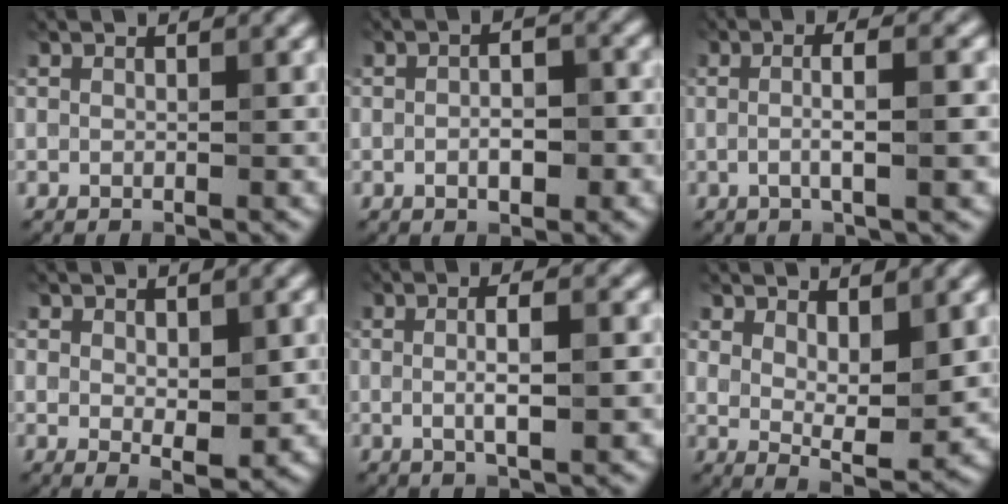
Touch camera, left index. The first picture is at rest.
{"total": 3.7, "force": [-0.7, 1.6, 3.2], "torque": [-0.049, 0.000, -0.010]}
{"total": 4.6, "force": [-0.1, 1.2, 4.5], "torque": [-0.071, 0.003, -0.004]}
{"total": 3.5, "force": [0.2, 1.8, 3.0], "torque": [-0.045, -0.008, 0.012]}
{"total": 4.2, "force": [0.0, 1.0, 4.0], "torque": [-0.066, 0.002, 0.001]}
{"total": 4.8, "force": [1.5, 2.0, 4.0], "torque": [-0.068, -0.015, 0.034]}